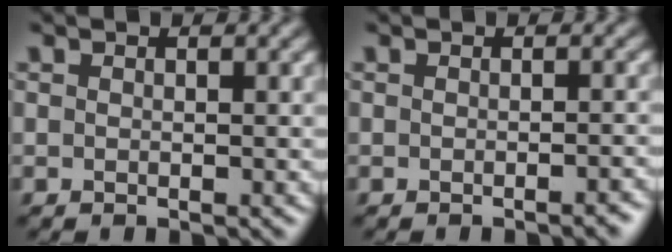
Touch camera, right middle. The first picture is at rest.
{"total": 1.3, "force": [-0.8, 0.3, 1.0], "torque": [-0.008, 0.001, -0.013]}